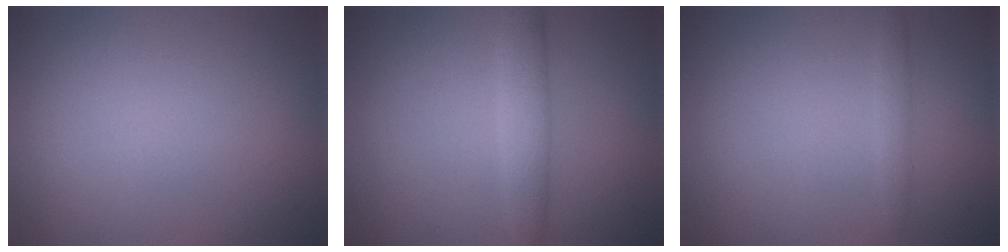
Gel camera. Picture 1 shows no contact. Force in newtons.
{"total": 2.8, "press": 2.8, "slide": 0.1}
{"total": 1.1, "press": 1.0, "slide": 0.1}